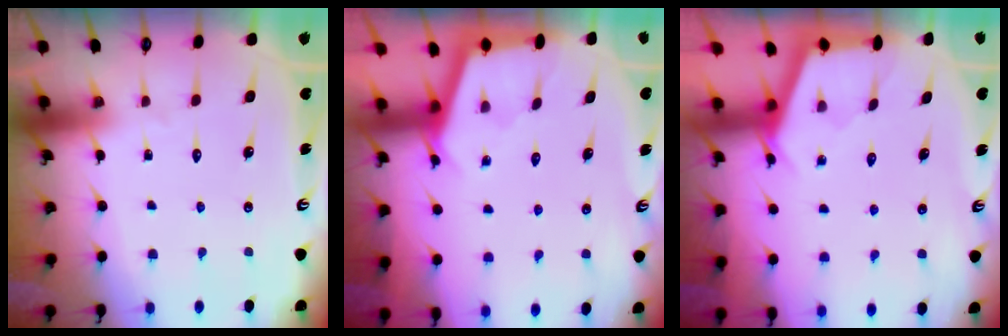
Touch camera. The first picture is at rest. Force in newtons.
{"total": 2.5, "press": 2.5, "slide": 0.1}
{"total": 2.8, "press": 2.8, "slide": 0.3}